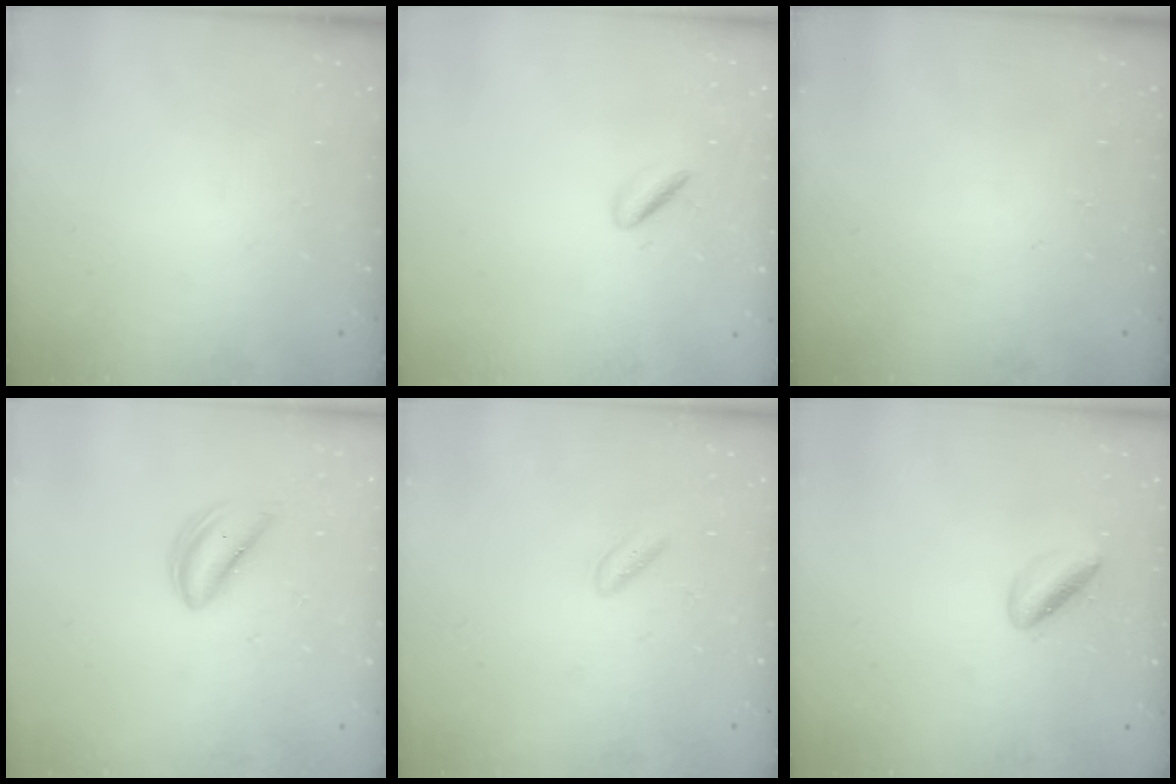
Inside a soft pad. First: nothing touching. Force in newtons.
{"total": 2.3, "press": 2.0, "slide": 1.1}
{"total": 0.0}
{"total": 3.6, "press": 3.6, "slide": 0.3}
{"total": 1.0, "press": 0.9, "slide": 0.5}
{"total": 3.2, "press": 3.2, "slide": 0.6}